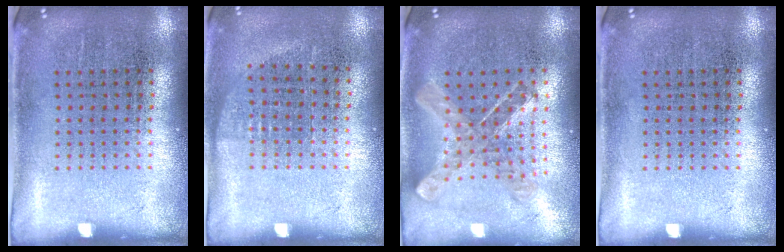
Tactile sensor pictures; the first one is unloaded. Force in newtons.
{"total": 0.6, "press": 0.6, "slide": 0.3}
{"total": 0.9, "press": 0.9, "slide": 0.1}
{"total": 0.0}